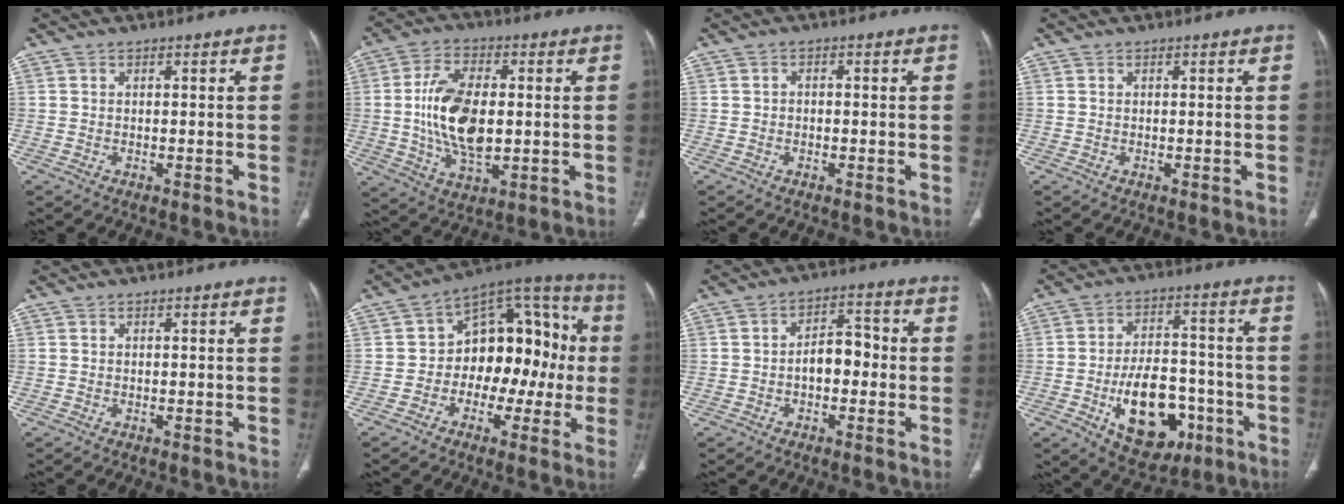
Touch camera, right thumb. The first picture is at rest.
{"total": 14.4, "force": [0.2, 7.7, 12.2], "torque": [-0.224, -0.002, 0.008]}
{"total": 1.0, "force": [-0.2, 0.8, 0.5], "torque": [-0.003, 0.003, -0.006]}
{"total": 0.0}
{"total": 0.0}
{"total": 17.5, "force": [-0.9, 11.4, 13.2], "torque": [-0.123, 0.060, -0.022]}
{"total": 6.5, "force": [-1.1, 4.1, 5.0], "torque": [-0.057, 0.030, -0.025]}
{"total": 17.2, "force": [-6.2, 10.4, 12.3], "torque": [-0.151, 0.037, -0.083]}